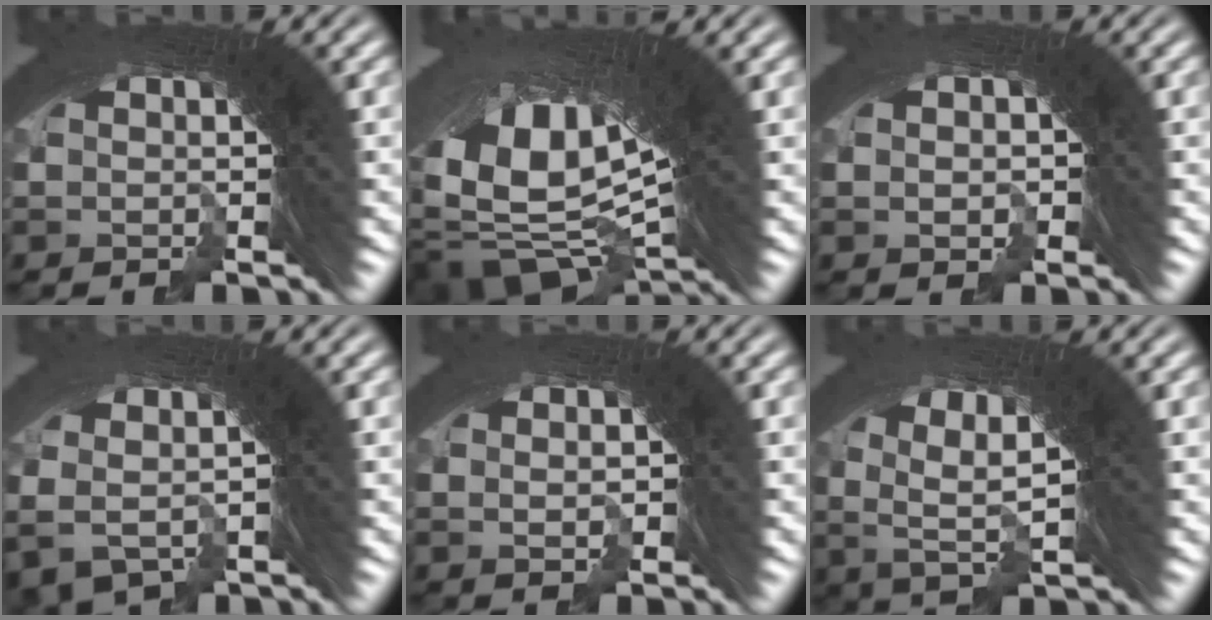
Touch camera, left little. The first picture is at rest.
{"total": 20.1, "force": [-0.3, 12.8, 15.5], "torque": [-0.332, -0.050, 0.018]}
{"total": 1.9, "force": [-0.9, 1.6, 0.1], "torque": [0.002, -0.001, -0.011]}
{"total": 6.3, "force": [0.0, 5.4, 3.3], "torque": [-0.094, -0.006, -0.001]}
{"total": 1.9, "force": [-0.2, 1.8, 0.6], "torque": [-0.003, 0.004, -0.004]}
{"total": 11.3, "force": [1.5, 7.8, 8.0], "torque": [-0.172, -0.015, 0.026]}